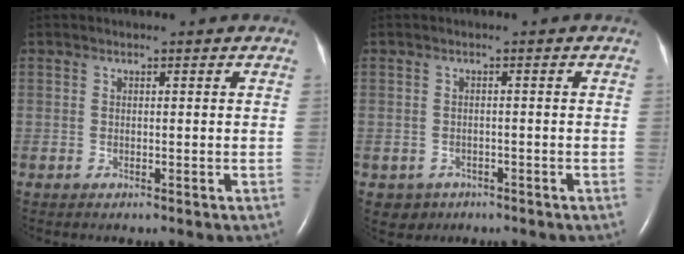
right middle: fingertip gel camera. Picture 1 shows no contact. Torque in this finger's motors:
{"motor_torque": [0.08, -0.06, -0.03, -0.01]}